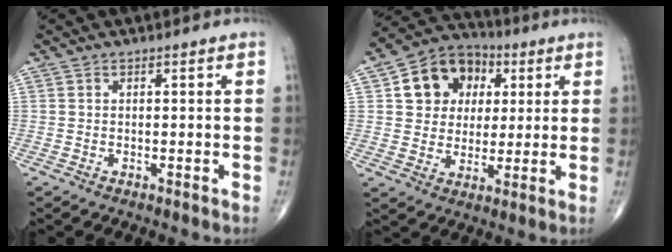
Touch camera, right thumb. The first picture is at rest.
{"total": 13.2, "force": [3.7, 10.9, 6.4], "torque": [-0.066, 0.002, 0.058]}